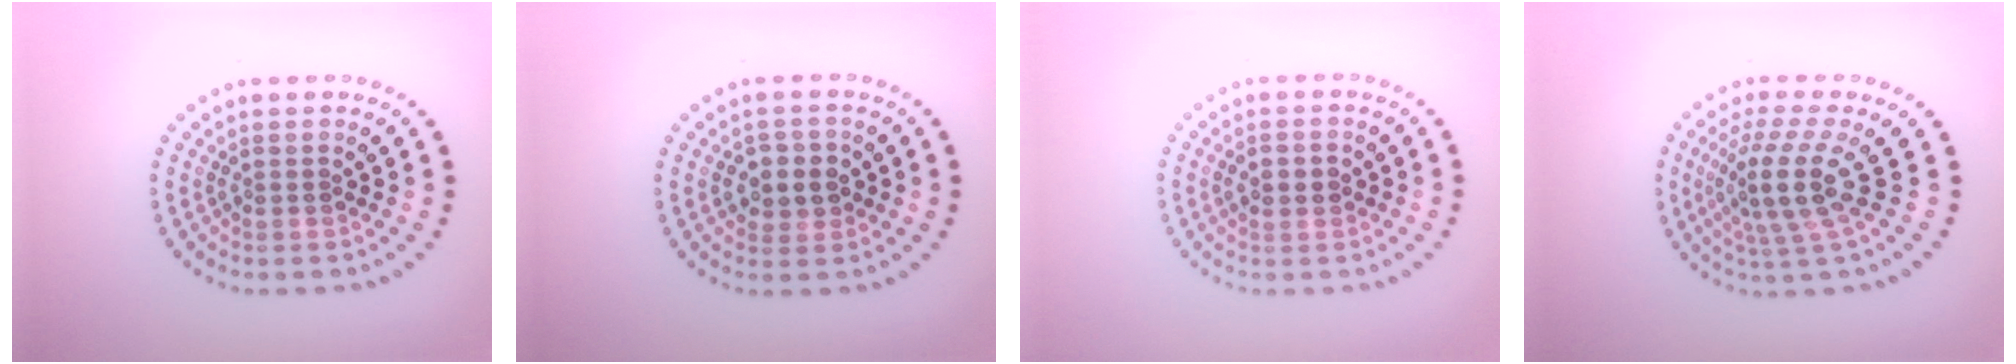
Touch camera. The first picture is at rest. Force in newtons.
{"total": 2.7, "press": 2.6, "slide": 0.7}
{"total": 2.3, "press": 2.3, "slide": 0.0}
{"total": 4.7, "press": 3.5, "slide": 3.2}